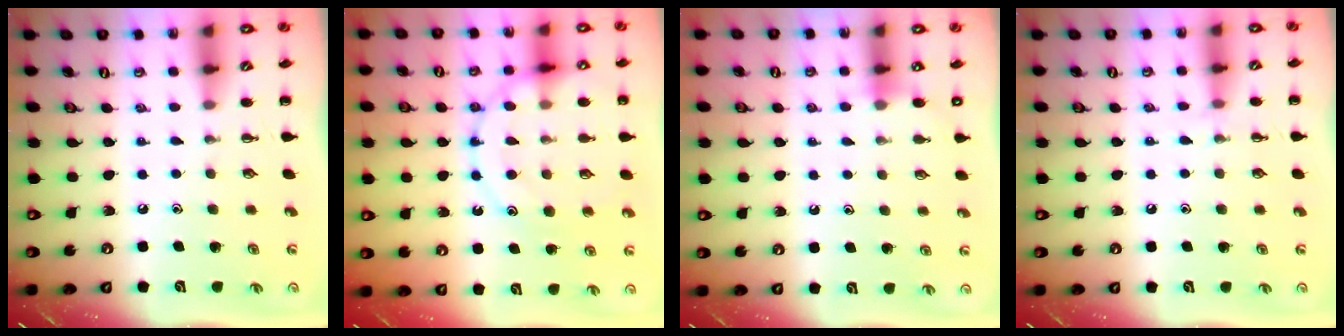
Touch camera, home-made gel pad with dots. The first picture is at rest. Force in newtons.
{"total": 15.8, "press": 15.7, "slide": 1.6}
{"total": 5.6, "press": 5.4, "slide": 1.6}
{"total": 5.4, "press": 5.1, "slide": 1.6}